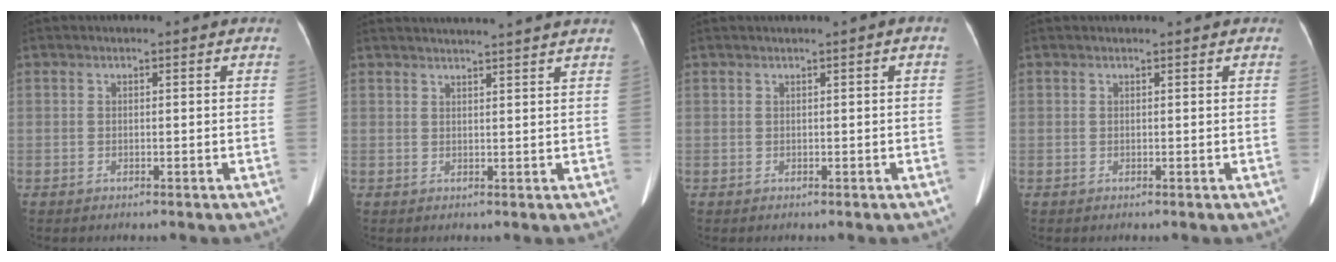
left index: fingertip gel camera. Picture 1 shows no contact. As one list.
[{"total": 9.8, "force": [9.1, -1.4, 3.4], "torque": [-0.046, 0.007, 0.105]}, {"total": 0.6, "force": [-0.2, -0.1, 0.6], "torque": [-0.012, -0.001, 0.002]}, {"total": 1.5, "force": [1.3, 0.2, 0.5], "torque": [-0.012, 0.013, 0.016]}]